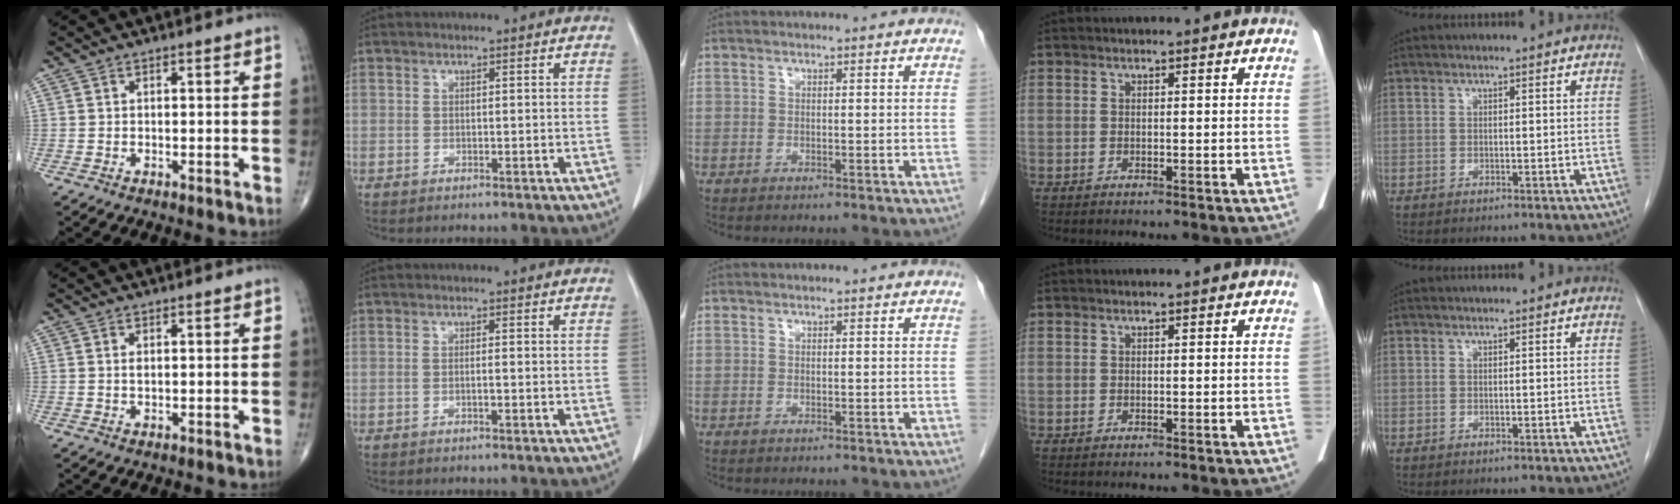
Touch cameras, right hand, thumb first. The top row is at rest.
{"thumb": {"total": 0.9, "force": [0.2, 0.5, 0.8], "torque": [-0.015, -0.001, 0.006]}, "index": {"total": 0.8, "force": [-0.3, 0.0, 0.8], "torque": [-0.018, 0.000, -0.005]}}